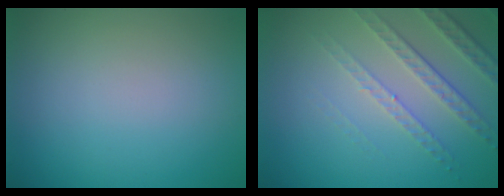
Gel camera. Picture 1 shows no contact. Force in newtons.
{"total": 4.7, "press": 3.2, "slide": 3.4}